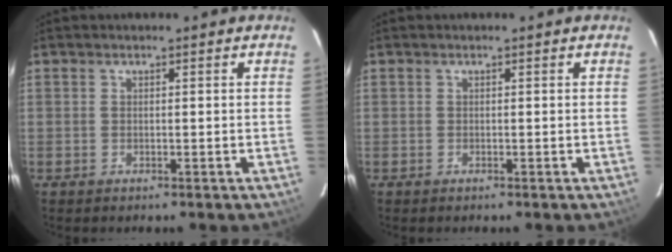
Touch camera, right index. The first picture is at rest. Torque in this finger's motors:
{"motor_torque": [0.70, 0.50, 0.02, 0.01]}